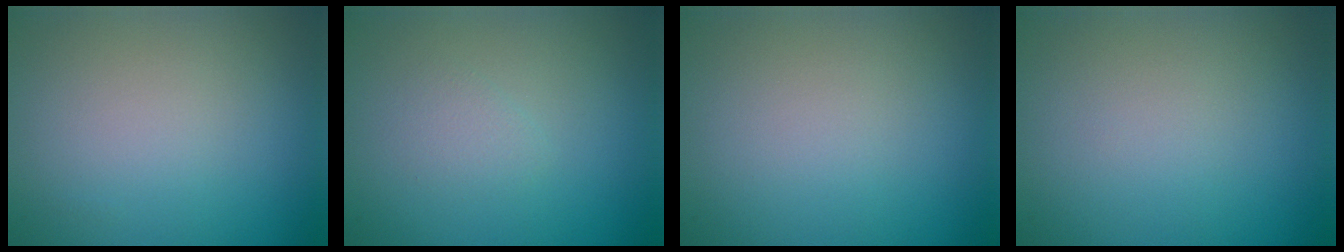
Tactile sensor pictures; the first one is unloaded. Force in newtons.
{"total": 1.0, "press": 1.0, "slide": 0.0}
{"total": 0.0}
{"total": 0.0}